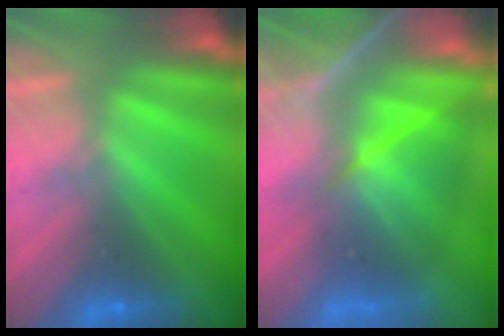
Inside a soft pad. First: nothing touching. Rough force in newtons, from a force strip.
{"total": 6.9}